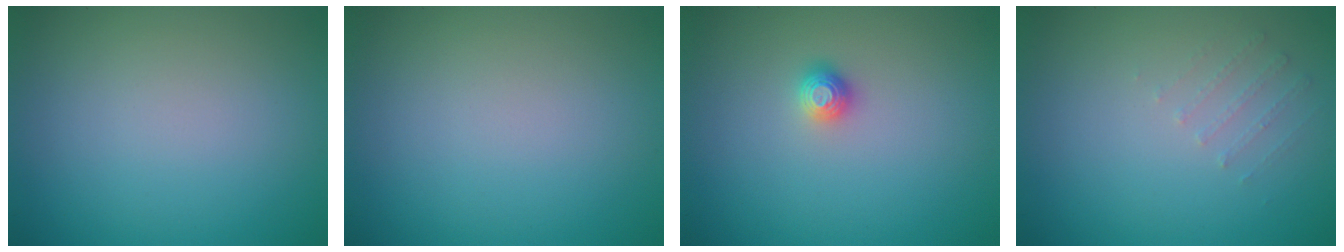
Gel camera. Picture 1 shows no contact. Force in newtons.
{"total": 0.0}
{"total": 1.1, "press": 1.0, "slide": 0.3}
{"total": 0.6, "press": 0.5, "slide": 0.4}